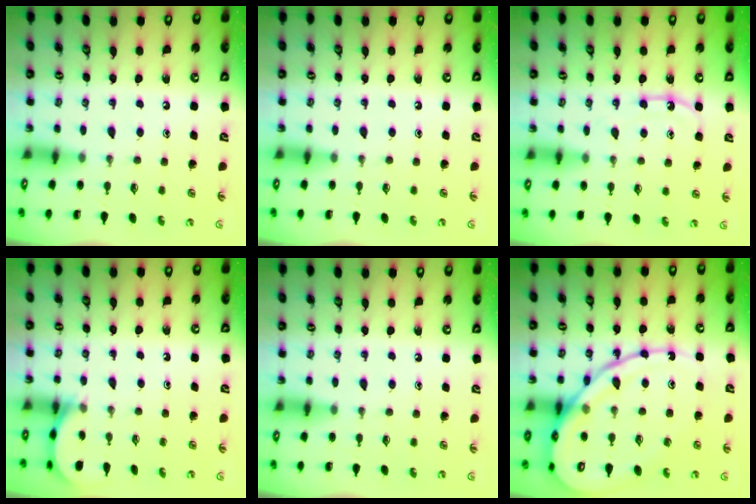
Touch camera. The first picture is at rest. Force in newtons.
{"total": 0.0}
{"total": 8.1, "press": 8.1, "slide": 0.7}
{"total": 4.5, "press": 4.5, "slide": 0.4}
{"total": 0.0}
{"total": 17.7, "press": 17.6, "slide": 1.8}